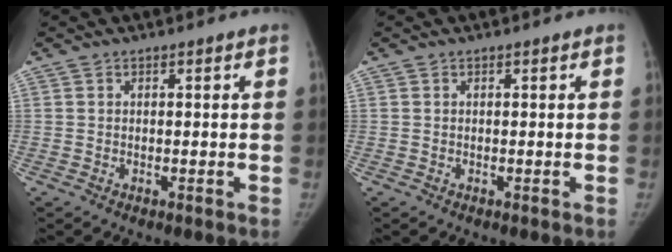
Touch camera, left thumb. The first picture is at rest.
{"total": 0.0}